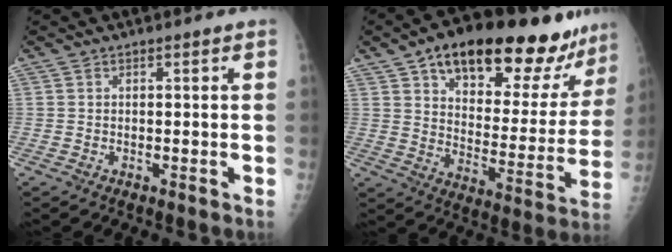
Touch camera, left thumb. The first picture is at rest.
{"total": 26.6, "force": [18.2, 11.2, 15.9], "torque": [-0.187, -0.053, 0.262]}